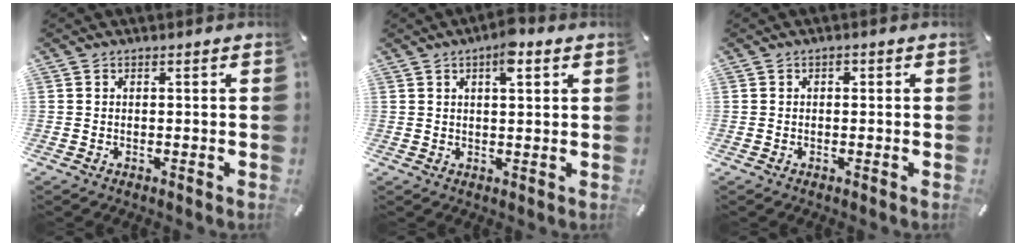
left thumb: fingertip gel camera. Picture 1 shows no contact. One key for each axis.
{"total": 5.5, "fx": 3.0, "fy": 1.7, "fz": 4.3, "tx": -0.066, "ty": -0.003, "tz": 0.046}
{"total": 0.7, "fx": 0.1, "fy": 0.6, "fz": 0.3, "tx": -0.006, "ty": 0.004, "tz": 0.001}